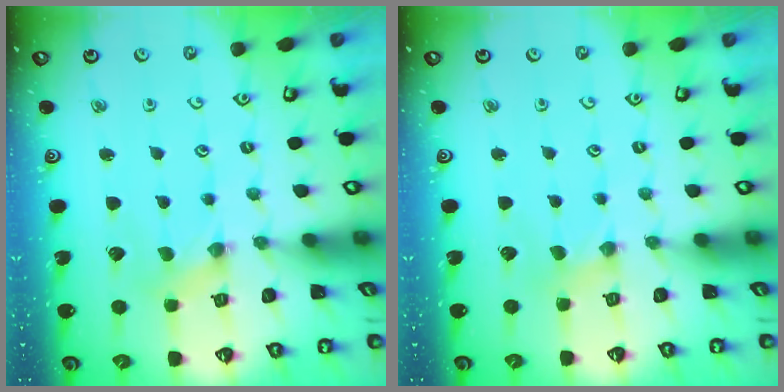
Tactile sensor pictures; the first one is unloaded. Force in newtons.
{"total": 1.8, "press": 1.8, "slide": 0.4}